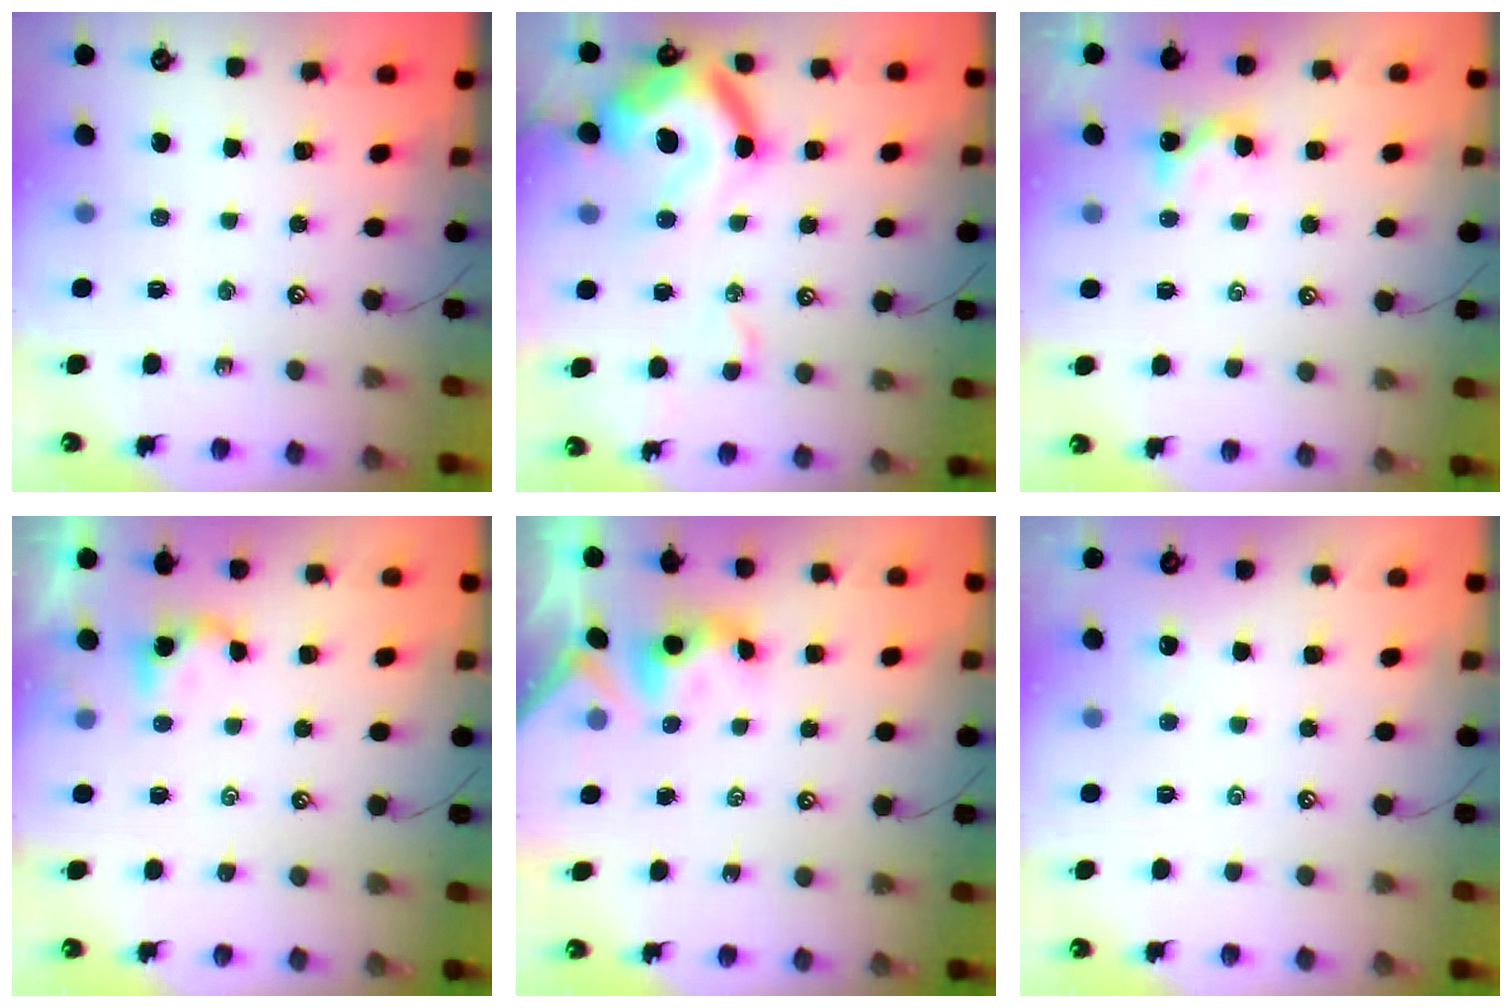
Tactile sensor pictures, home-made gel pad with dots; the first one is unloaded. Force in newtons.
{"total": 21.4, "press": 21.2, "slide": 3.1}
{"total": 0.5, "press": 0.3, "slide": 0.4}
{"total": 1.1, "press": 1.0, "slide": 0.3}
{"total": 3.1, "press": 3.1, "slide": 0.4}
{"total": 2.5, "press": 2.5, "slide": 0.3}